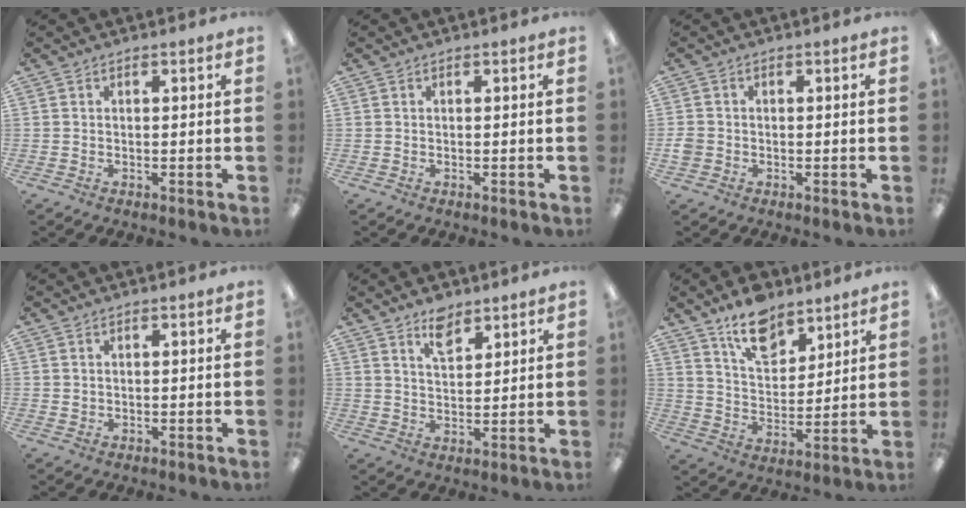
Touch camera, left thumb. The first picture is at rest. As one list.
[{"total": 0.0}, {"total": 2.4, "force": [-0.4, 2.1, 0.9], "torque": [-0.014, 0.005, -0.008]}, {"total": 0.7, "force": [0.5, 0.5, 0.0], "torque": [-0.001, 0.002, 0.009]}, {"total": 6.7, "force": [5.0, 3.2, 3.1], "torque": [-0.042, -0.025, 0.087]}, {"total": 12.6, "force": [9.2, 6.5, 5.6], "torque": [-0.081, -0.049, 0.166]}]